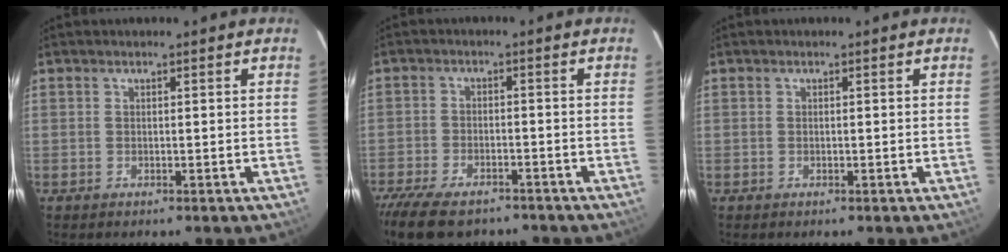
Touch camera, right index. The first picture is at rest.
{"total": 12.6, "force": [-10.0, 5.1, 5.8], "torque": [-0.146, -0.028, -0.167]}
{"total": 0.0}